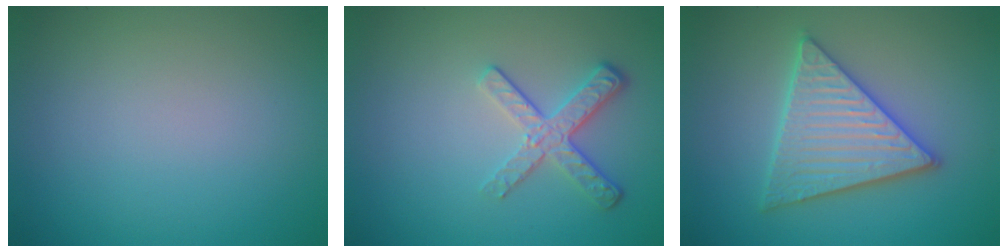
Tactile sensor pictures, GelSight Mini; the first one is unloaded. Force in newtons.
{"total": 3.0, "press": 2.3, "slide": 1.9}
{"total": 5.6, "press": 5.5, "slide": 0.7}